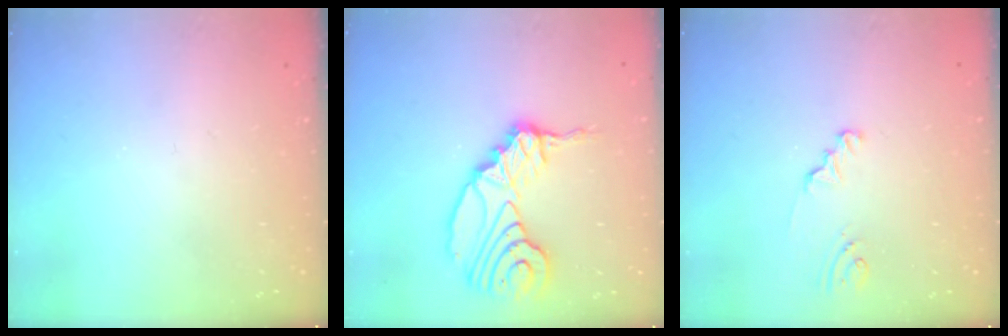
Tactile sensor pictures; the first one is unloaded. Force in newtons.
{"total": 16.4, "press": 15.6, "slide": 5.2}
{"total": 1.7, "press": 1.7, "slide": 0.2}